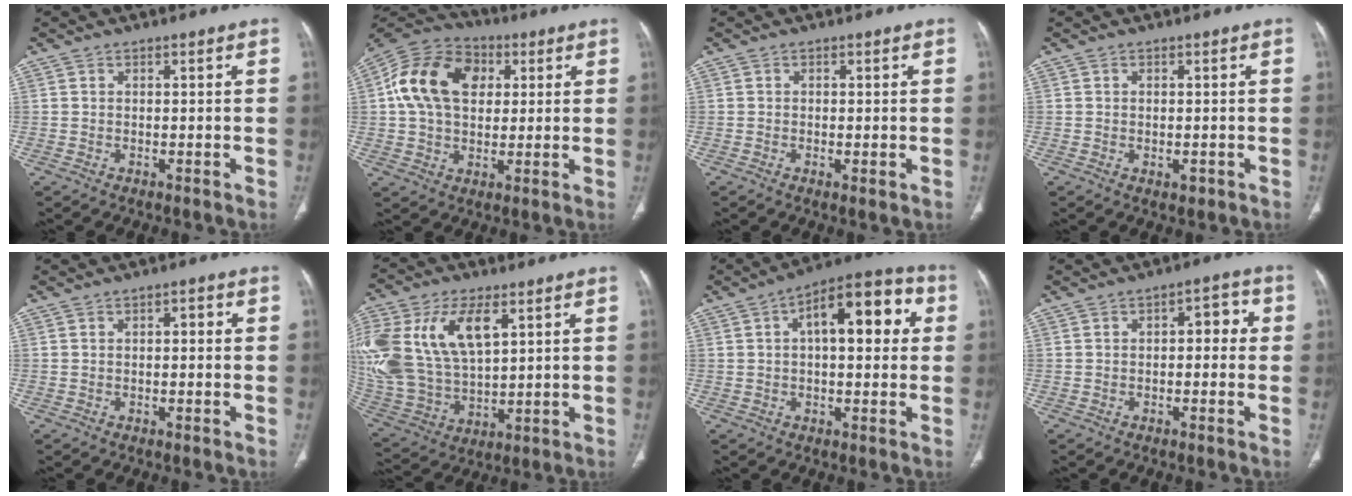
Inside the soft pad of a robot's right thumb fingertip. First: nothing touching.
{"total": 17.0, "force": [3.5, 12.1, 11.4], "torque": [-0.195, 0.015, 0.054]}
{"total": 1.3, "force": [-0.3, 0.4, 1.2], "torque": [-0.024, -0.005, -0.006]}
{"total": 1.7, "force": [-0.5, 1.1, 1.2], "torque": [-0.013, -0.002, -0.002]}
{"total": 1.9, "force": [0.3, 1.0, 1.7], "torque": [-0.022, 0.007, 0.003]}
{"total": 25.8, "force": [8.6, 15.1, 19.1], "torque": [-0.441, 0.007, 0.175]}
{"total": 15.4, "force": [3.6, 7.0, 13.3], "torque": [-0.159, 0.032, 0.046]}
{"total": 4.4, "force": [0.2, 2.4, 3.7], "torque": [-0.034, 0.019, -0.005]}